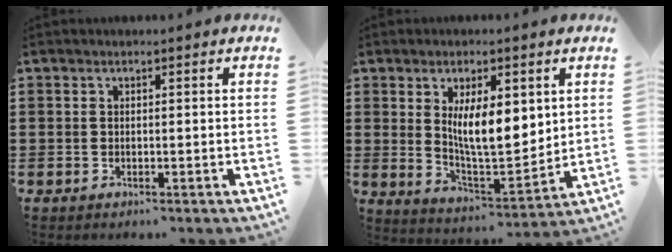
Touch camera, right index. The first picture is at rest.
{"total": 9.3, "force": [2.8, 3.4, 8.2], "torque": [-0.140, -0.011, 0.044]}